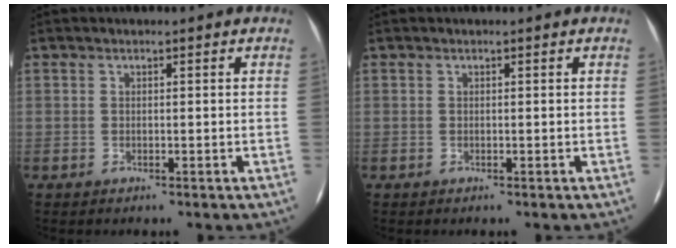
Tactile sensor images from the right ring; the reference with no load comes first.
{"total": 0.0}